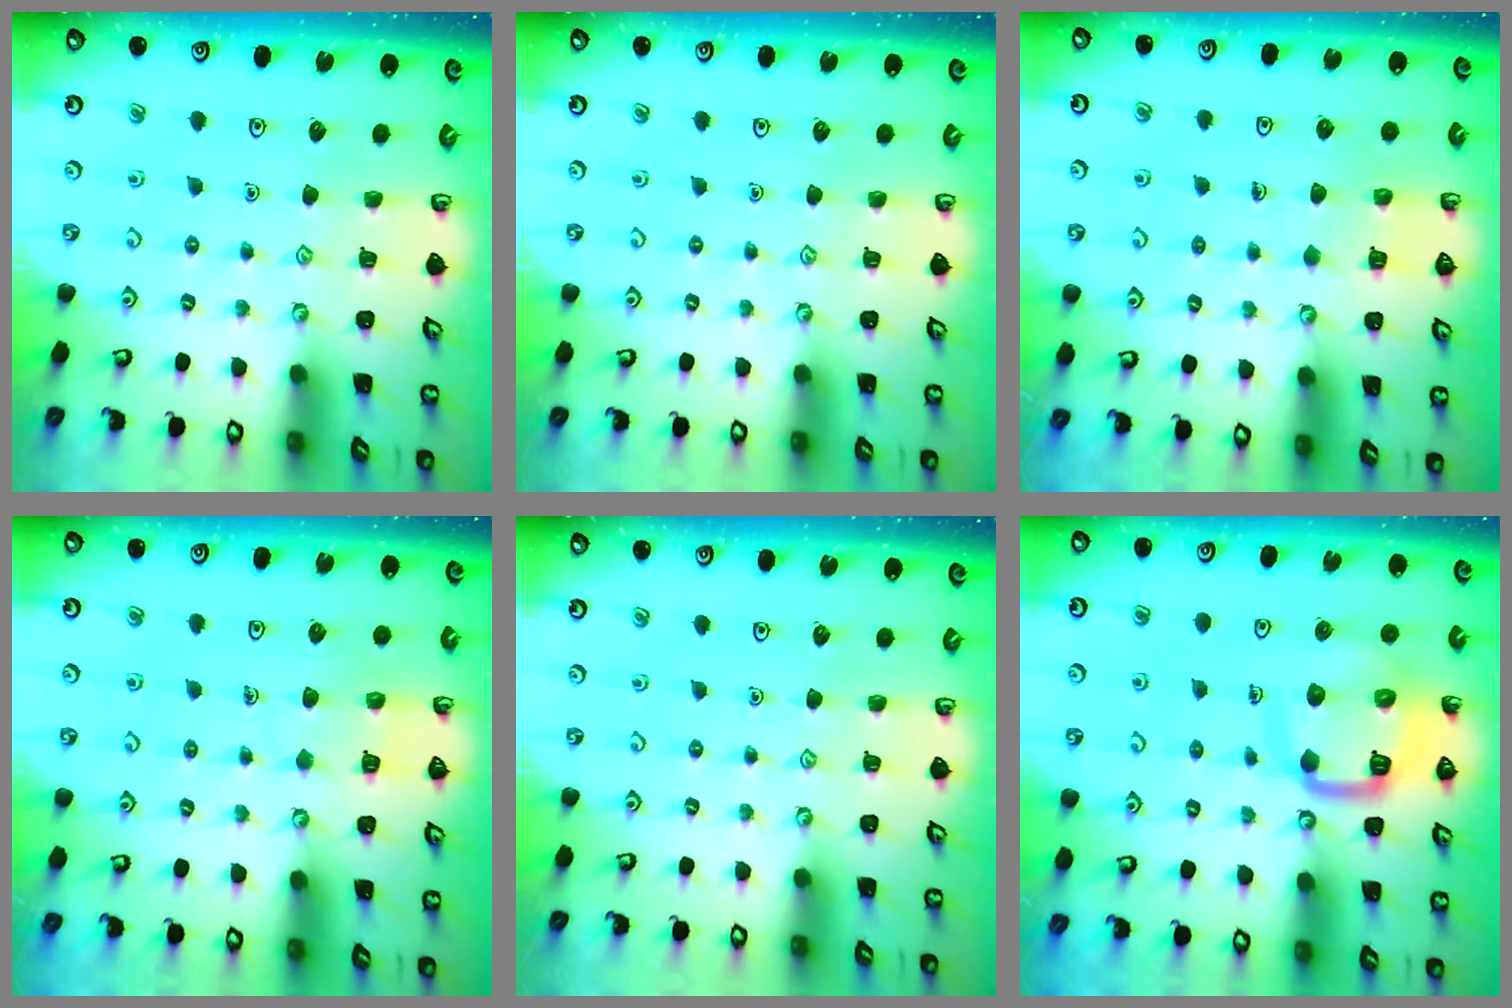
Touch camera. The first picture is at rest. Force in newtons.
{"total": 0.0}
{"total": 3.9, "press": 3.9, "slide": 0.3}
{"total": 5.3, "press": 5.3, "slide": 0.5}
{"total": 0.0}
{"total": 11.8, "press": 11.7, "slide": 1.4}